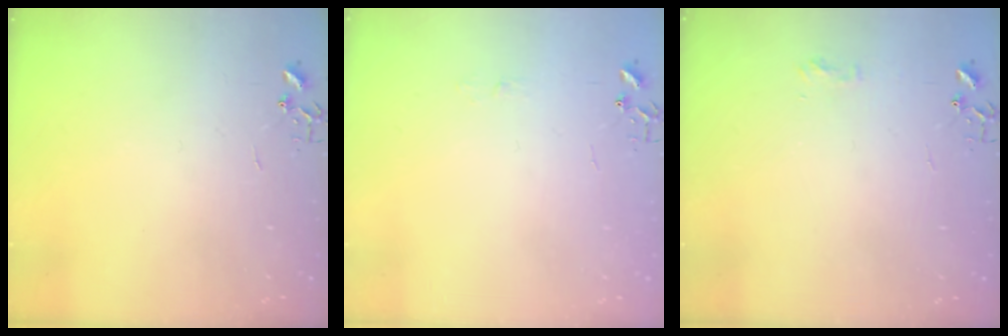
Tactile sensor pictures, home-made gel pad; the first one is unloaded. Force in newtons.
{"total": 3.6, "press": 3.6, "slide": 0.4}
{"total": 6.0, "press": 6.0, "slide": 0.6}